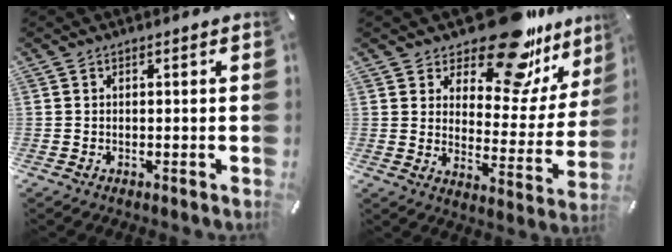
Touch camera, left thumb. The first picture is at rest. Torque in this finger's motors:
{"motor_torque": [2.39, 1.88, 1.27, -1.51, 0.31]}